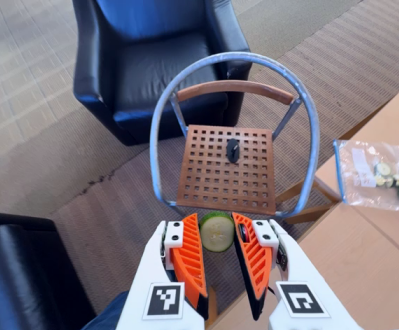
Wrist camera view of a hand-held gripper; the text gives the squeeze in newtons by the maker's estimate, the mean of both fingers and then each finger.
{"total": 8.3, "left": 8.2, "right": 8.4}